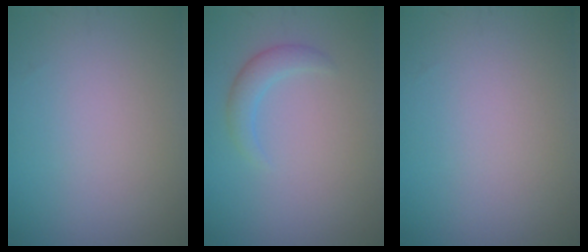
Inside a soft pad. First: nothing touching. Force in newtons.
{"total": 1.9, "press": 1.9, "slide": 0.1}
{"total": 0.0}